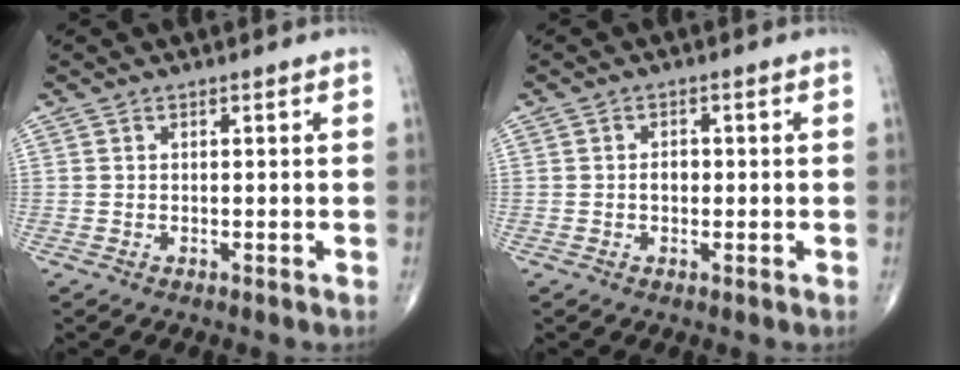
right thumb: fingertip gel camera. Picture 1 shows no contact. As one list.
[{"total": 1.9, "force": [-0.2, 1.3, 1.3], "torque": [-0.014, 0.004, -0.006]}]